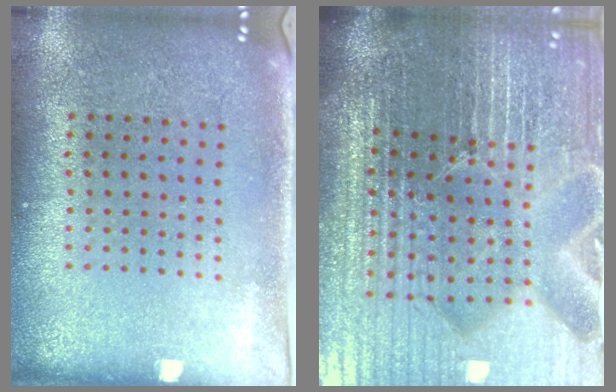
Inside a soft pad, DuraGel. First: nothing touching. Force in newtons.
{"total": 7.3, "press": 6.4, "slide": 3.5}